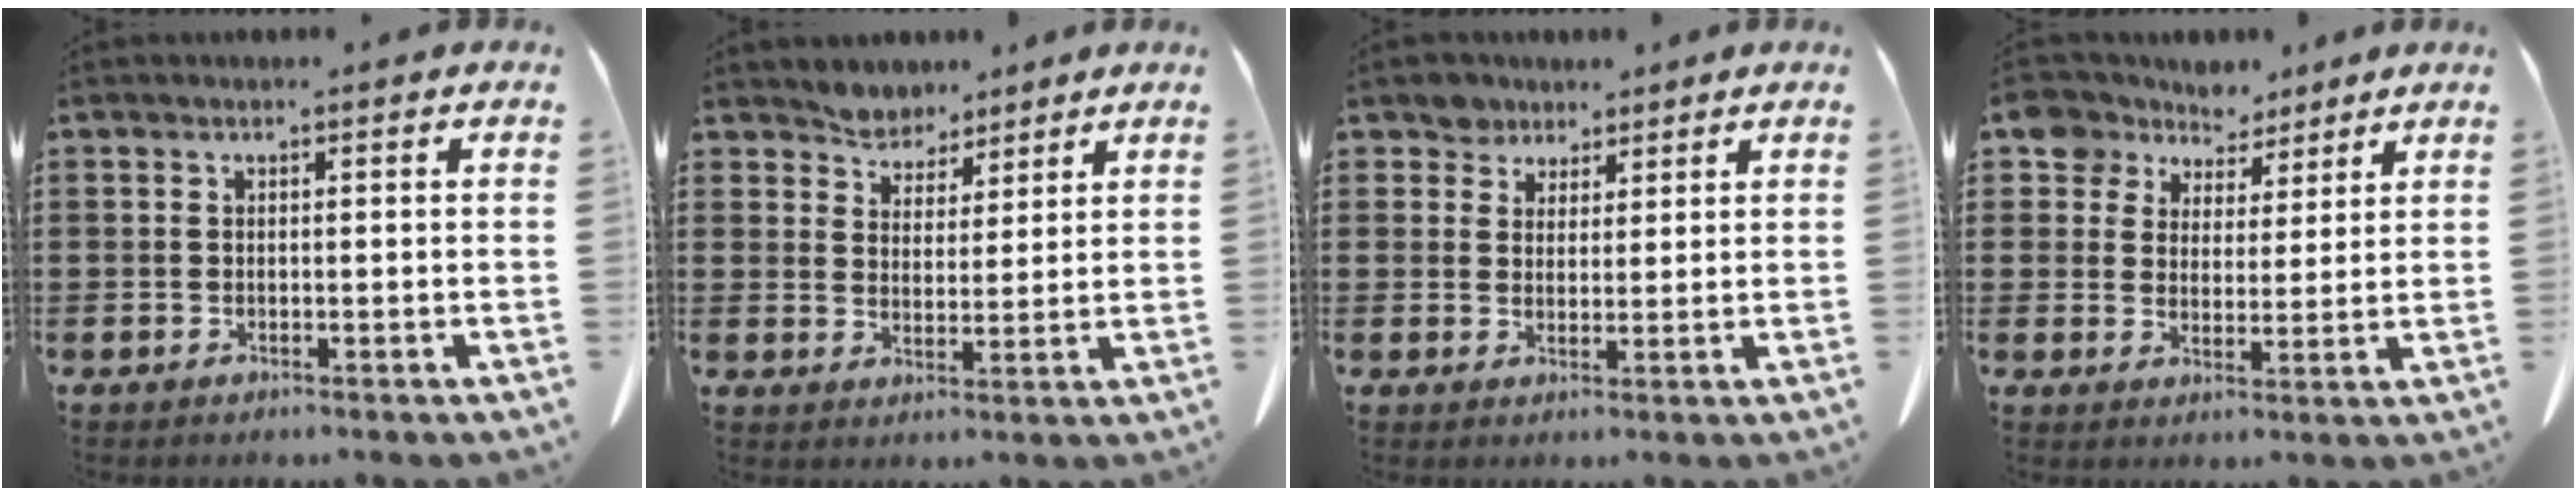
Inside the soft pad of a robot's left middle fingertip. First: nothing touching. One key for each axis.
{"total": 4.1, "fx": 3.8, "fy": 1.6, "fz": -0.7, "tx": -0.009, "ty": -0.015, "tz": 0.070}
{"total": 3.7, "fx": 2.9, "fy": 2.2, "fz": 0.2, "tx": -0.020, "ty": 0.006, "tz": 0.057}
{"total": 6.6, "fx": 5.4, "fy": 3.7, "fz": 0.6, "tx": -0.043, "ty": -0.021, "tz": 0.101}